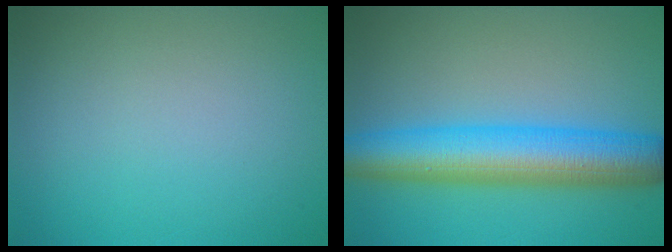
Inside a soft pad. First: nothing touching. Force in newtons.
{"total": 8.5, "press": 8.5, "slide": 0.1}